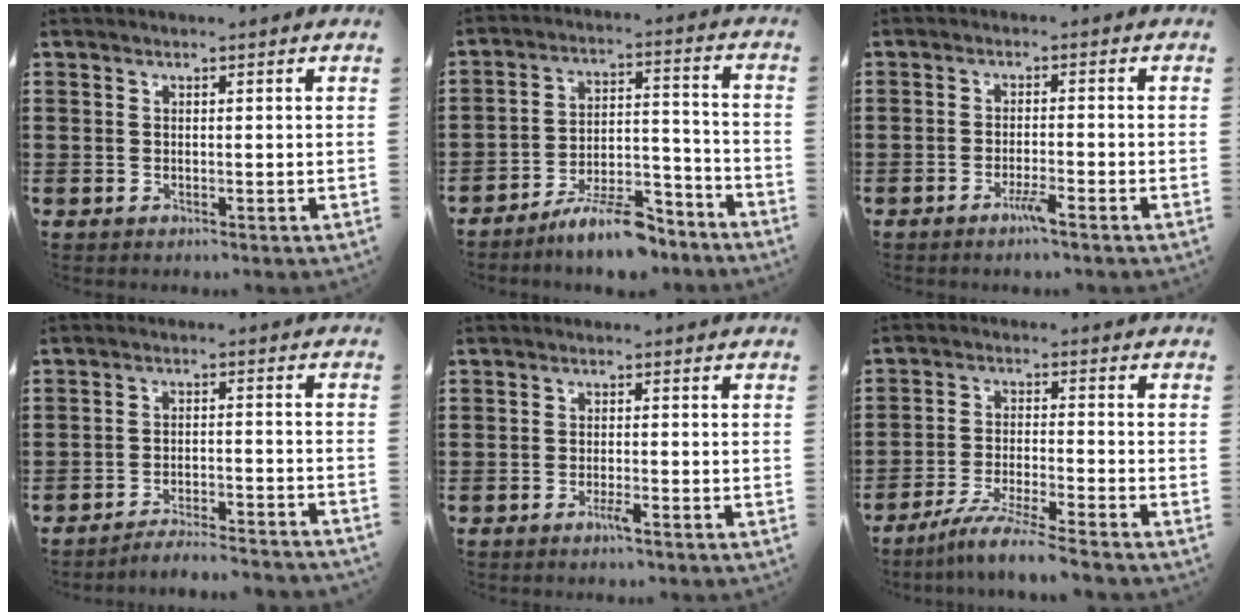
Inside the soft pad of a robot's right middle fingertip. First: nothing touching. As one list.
[{"total": 9.2, "force": [-8.0, 1.8, 4.3], "torque": [-0.065, 0.025, -0.145]}, {"total": 2.8, "force": [-1.9, 0.1, 2.1], "torque": [-0.041, -0.003, -0.037]}, {"total": 3.9, "force": [-3.8, -0.2, 0.7], "torque": [-0.014, -0.001, -0.078]}, {"total": 2.0, "force": [-1.3, 0.2, 1.5], "torque": [-0.026, -0.002, -0.022]}, {"total": 6.1, "force": [-5.4, -0.6, 2.7], "torque": [-0.055, -0.019, -0.102]}]